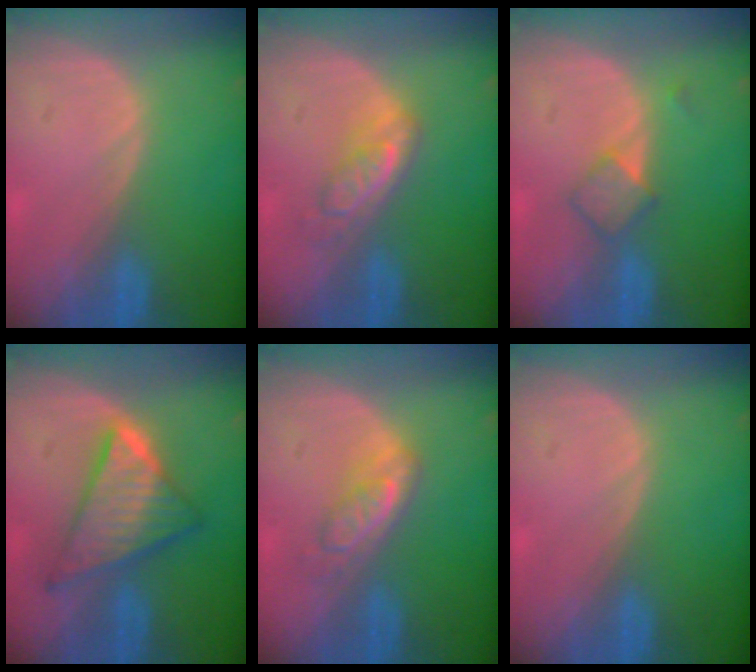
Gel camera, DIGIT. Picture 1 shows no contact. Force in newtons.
{"total": 5.0, "press": 4.6, "slide": 1.9}
{"total": 3.1, "press": 3.1, "slide": 0.2}
{"total": 8.9, "press": 8.9, "slide": 0.5}
{"total": 5.0, "press": 4.6, "slide": 1.9}
{"total": 0.0}